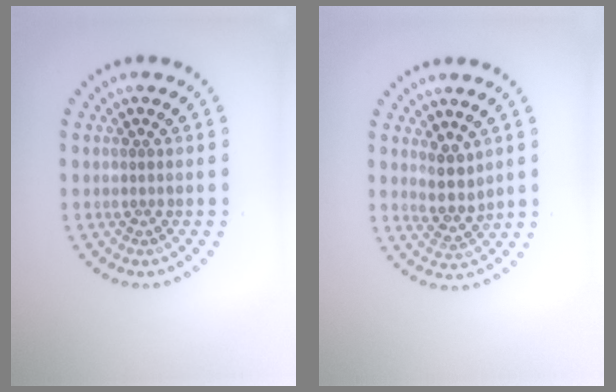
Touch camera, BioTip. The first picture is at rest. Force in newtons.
{"total": 2.7, "press": 2.3, "slide": 1.5}